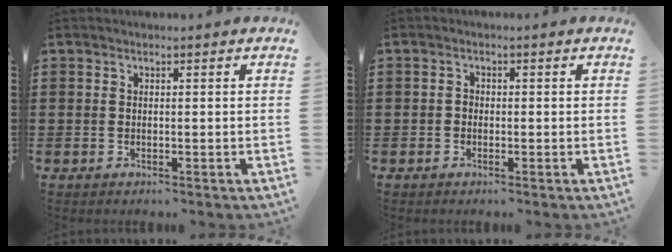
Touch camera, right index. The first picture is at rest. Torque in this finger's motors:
{"motor_torque": [0.09, 0.01, 0.10, 0.03]}